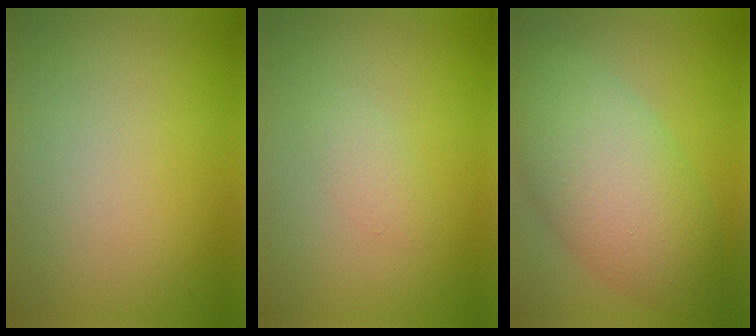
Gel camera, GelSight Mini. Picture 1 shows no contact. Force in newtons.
{"total": 1.4, "press": 1.4, "slide": 0.1}
{"total": 9.2, "press": 9.2, "slide": 0.3}